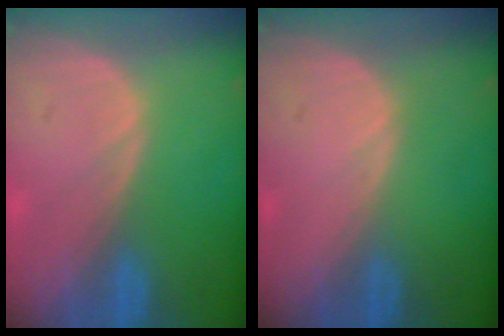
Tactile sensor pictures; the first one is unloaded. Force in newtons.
{"total": 0.0}